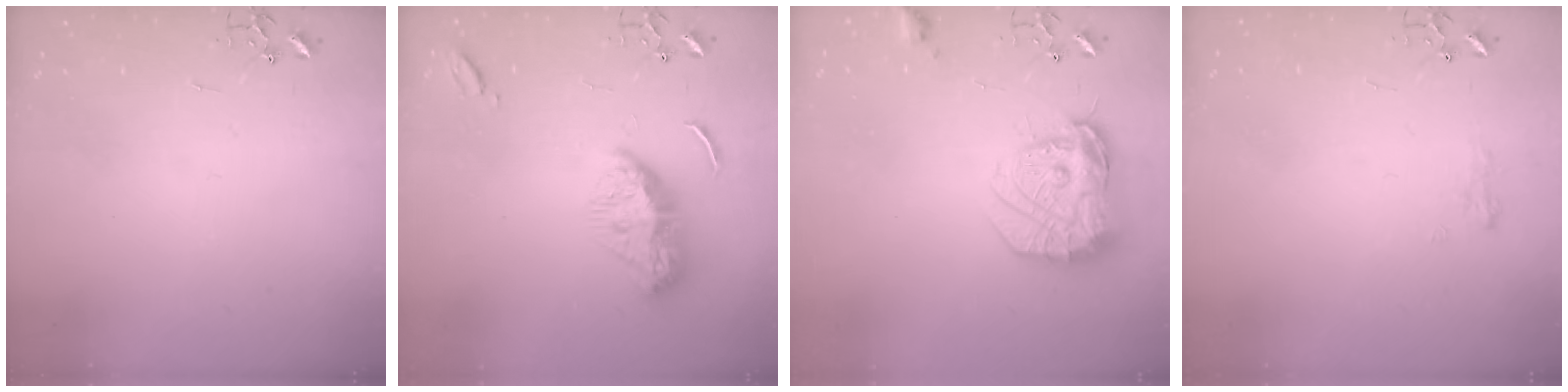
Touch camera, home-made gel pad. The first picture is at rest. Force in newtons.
{"total": 11.1, "press": 11.0, "slide": 1.0}
{"total": 18.2, "press": 18.2, "slide": 1.5}
{"total": 8.5, "press": 8.5, "slide": 0.6}